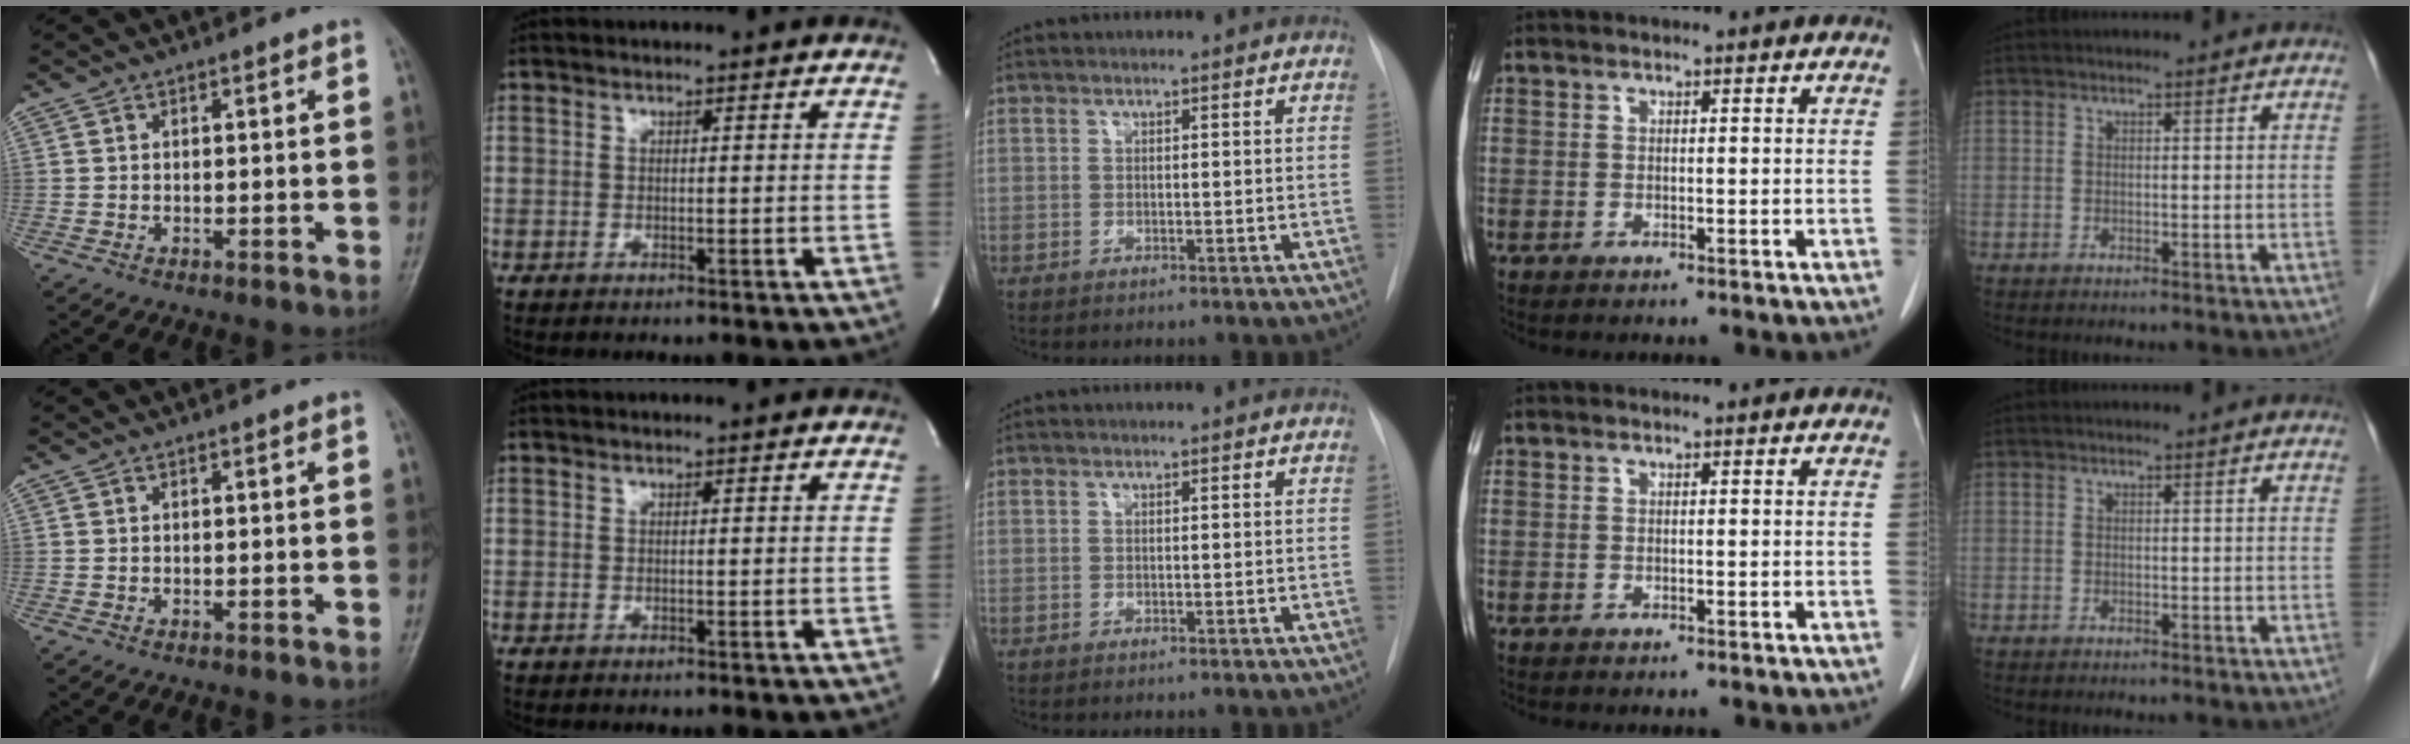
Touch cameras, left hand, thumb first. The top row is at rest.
{}